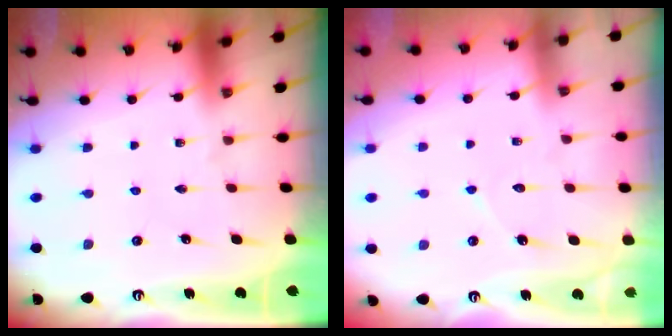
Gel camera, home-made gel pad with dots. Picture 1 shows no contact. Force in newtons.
{"total": 5.9, "press": 5.9, "slide": 0.4}